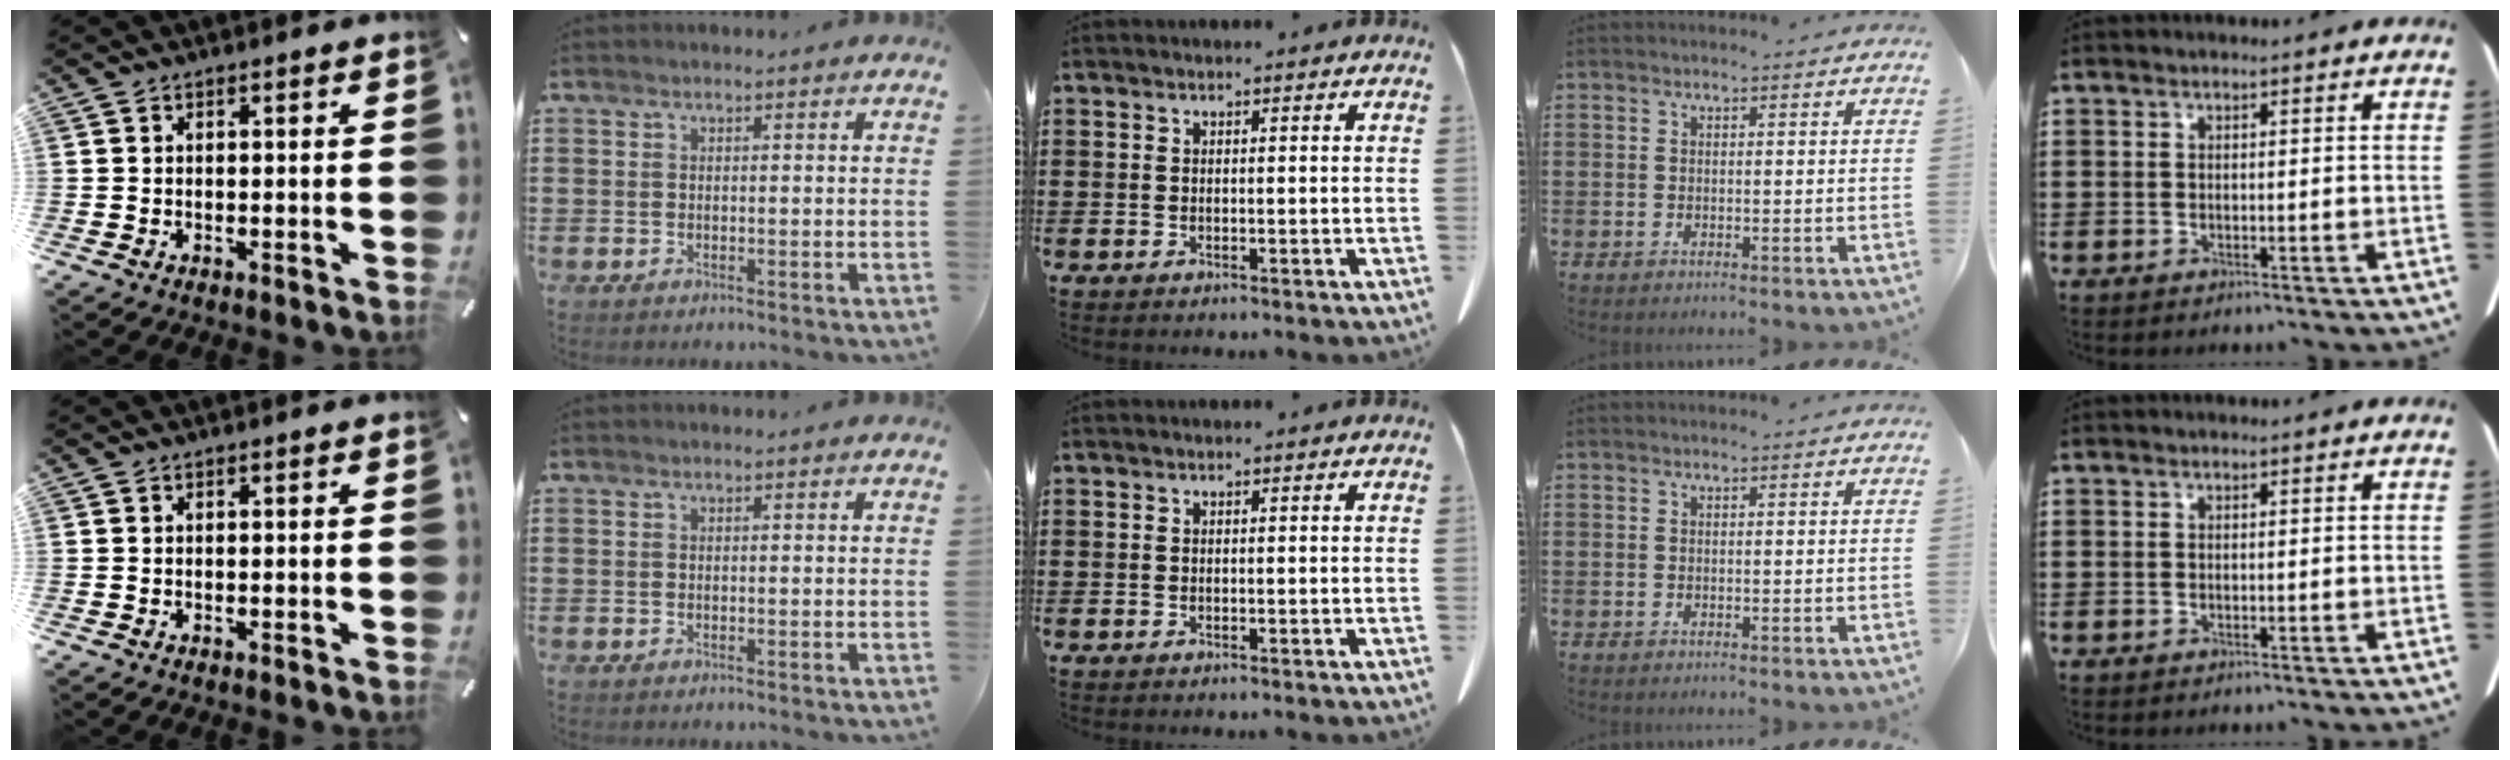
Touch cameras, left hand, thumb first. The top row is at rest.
{}